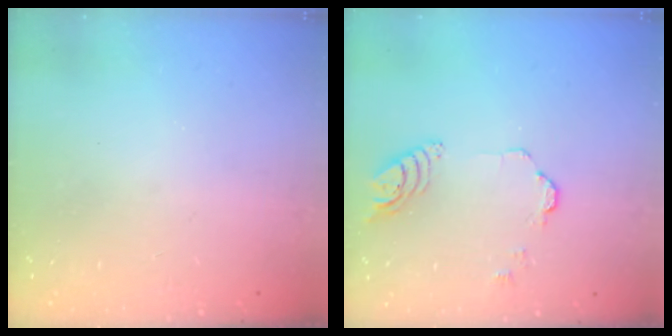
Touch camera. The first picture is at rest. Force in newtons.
{"total": 6.7, "press": 6.7, "slide": 0.8}